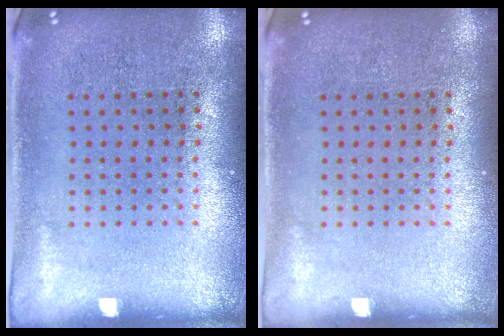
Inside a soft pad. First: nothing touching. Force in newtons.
{"total": 0.0}